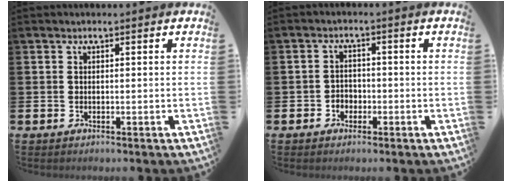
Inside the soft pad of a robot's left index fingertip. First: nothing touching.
{"total": 2.2, "force": [-1.1, 1.8, 0.5], "torque": [-0.009, 0.003, -0.027]}